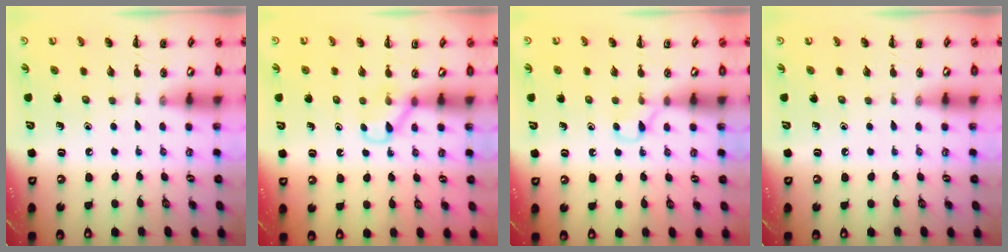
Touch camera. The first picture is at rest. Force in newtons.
{"total": 4.0, "press": 3.8, "slide": 1.2}
{"total": 3.1, "press": 2.9, "slide": 1.0}
{"total": 0.0}